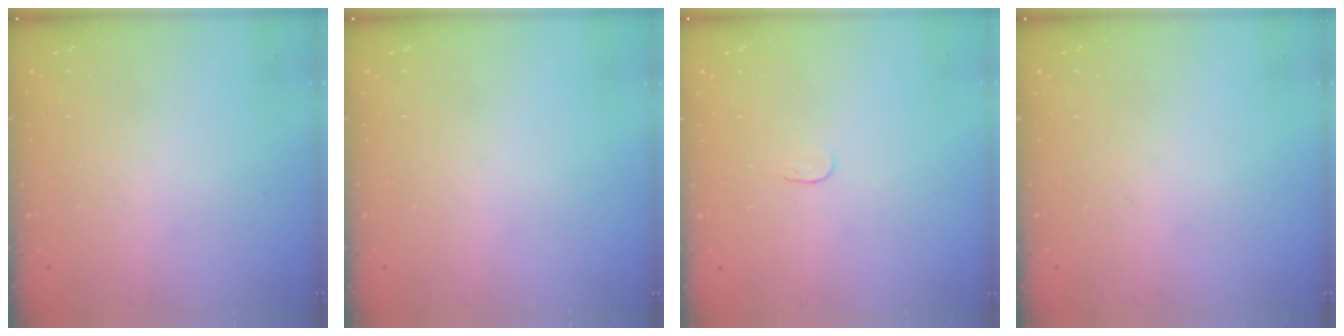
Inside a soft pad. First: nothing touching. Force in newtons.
{"total": 0.0}
{"total": 3.6, "press": 3.6, "slide": 0.3}
{"total": 0.0}